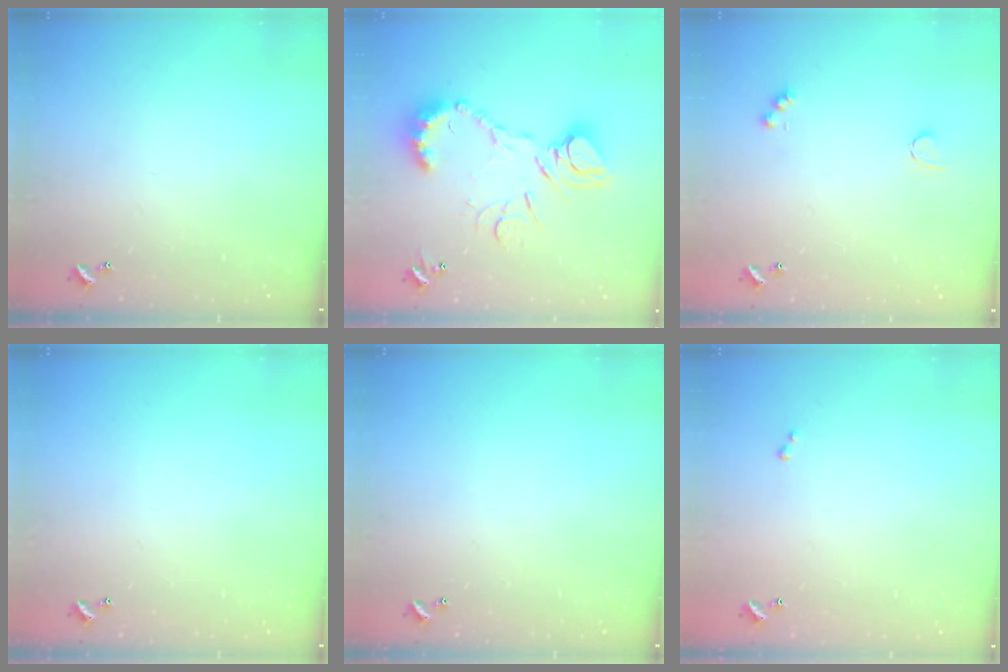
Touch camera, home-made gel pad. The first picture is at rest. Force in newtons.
{"total": 16.1, "press": 16.0, "slide": 1.8}
{"total": 2.6, "press": 2.5, "slide": 0.5}
{"total": 0.0}
{"total": 0.0}
{"total": 0.0}